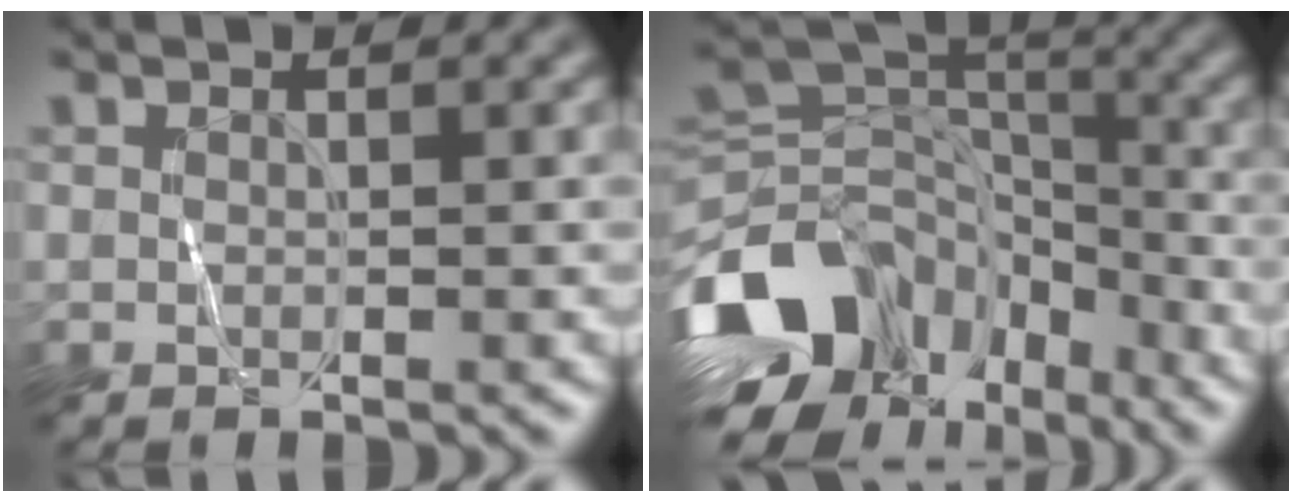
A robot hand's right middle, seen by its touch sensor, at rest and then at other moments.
{"total": 14.8, "force": [-6.7, 10.5, 7.9], "torque": [-0.187, 0.004, -0.120]}